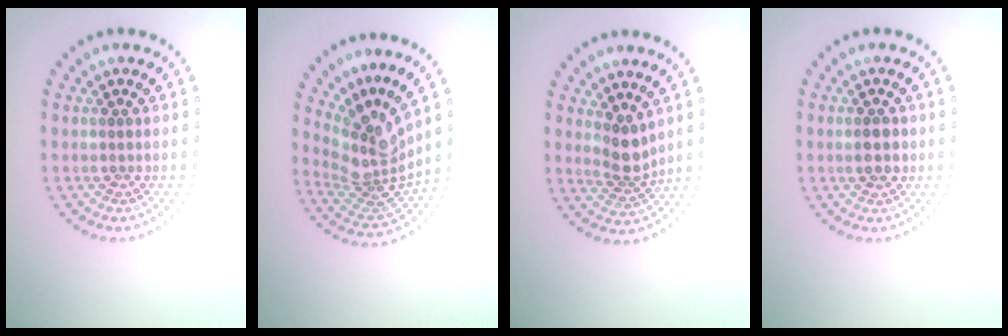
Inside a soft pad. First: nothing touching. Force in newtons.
{"total": 4.6, "press": 3.1, "slide": 3.4}
{"total": 2.7, "press": 2.1, "slide": 1.7}
{"total": 2.3, "press": 2.3, "slide": 0.1}